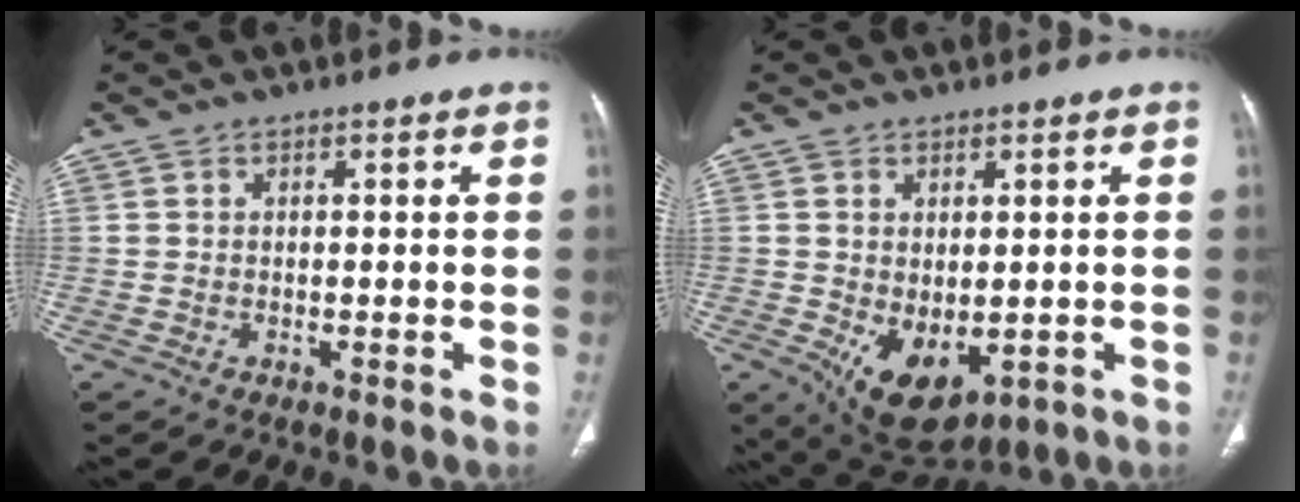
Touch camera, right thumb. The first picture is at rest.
{"total": 9.3, "force": [-1.7, 5.4, 7.4], "torque": [-0.107, -0.012, -0.003]}